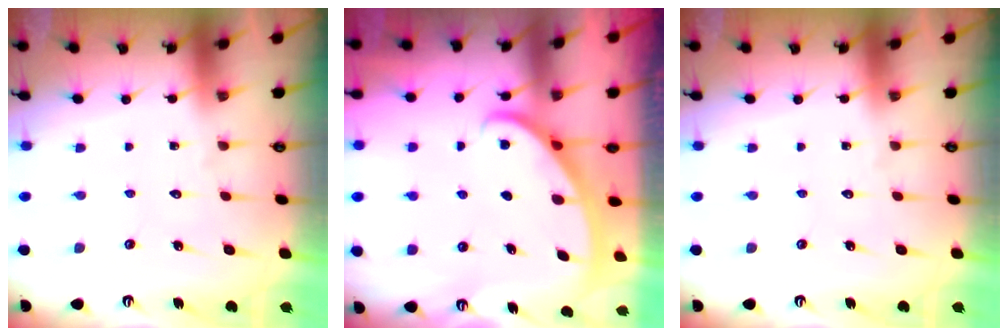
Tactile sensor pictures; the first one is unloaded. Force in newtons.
{"total": 3.1, "press": 3.1, "slide": 0.1}
{"total": 0.0}